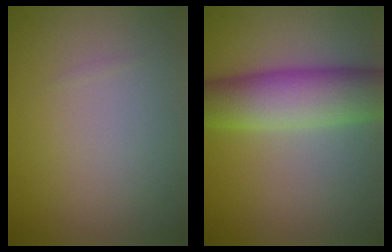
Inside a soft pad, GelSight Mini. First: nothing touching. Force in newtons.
{"total": 7.9, "press": 7.9, "slide": 0.2}